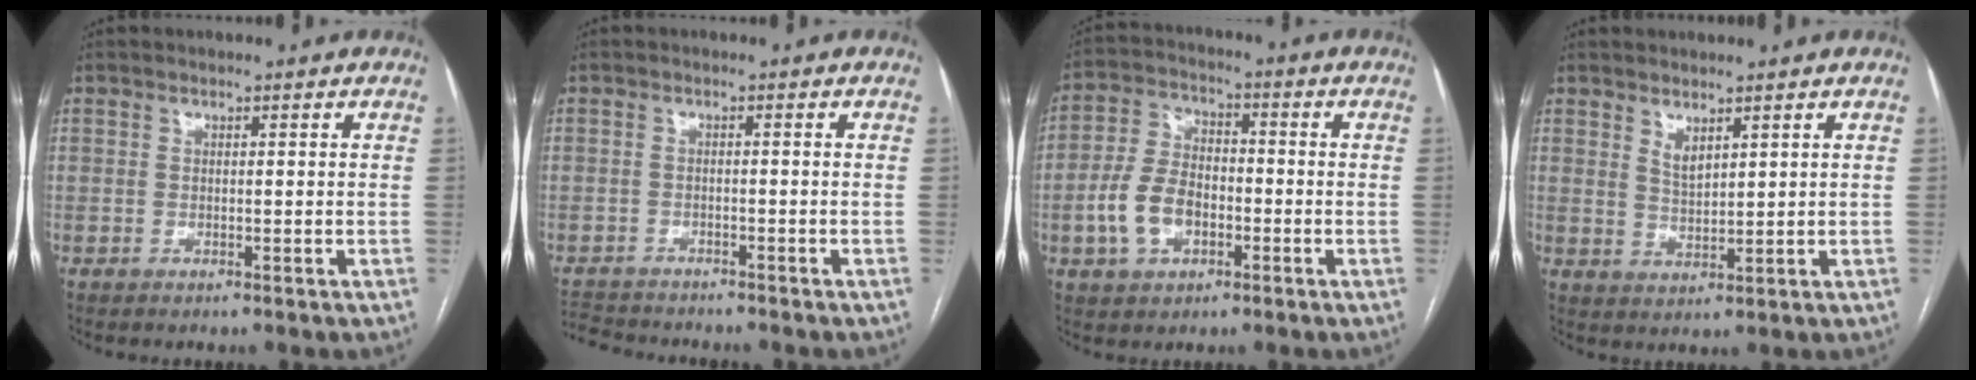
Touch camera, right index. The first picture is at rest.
{"total": 6.5, "force": [-6.2, 1.2, 1.4], "torque": [-0.023, -0.007, -0.100]}
{"total": 9.0, "force": [-2.7, 5.7, 6.5], "torque": [-0.145, 0.018, -0.049]}
{"total": 2.6, "force": [1.9, 0.8, 1.6], "torque": [-0.032, -0.010, 0.044]}